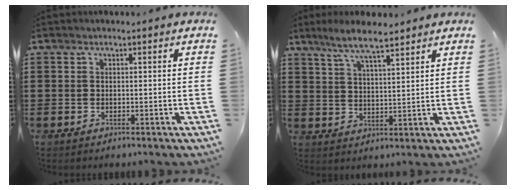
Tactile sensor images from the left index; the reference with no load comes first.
{"total": 6.6, "force": [5.4, 0.7, 3.7], "torque": [-0.086, -0.010, 0.097]}